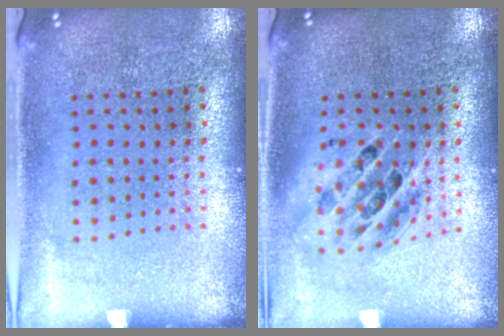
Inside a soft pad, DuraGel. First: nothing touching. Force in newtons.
{"total": 1.4, "press": 1.3, "slide": 0.7}